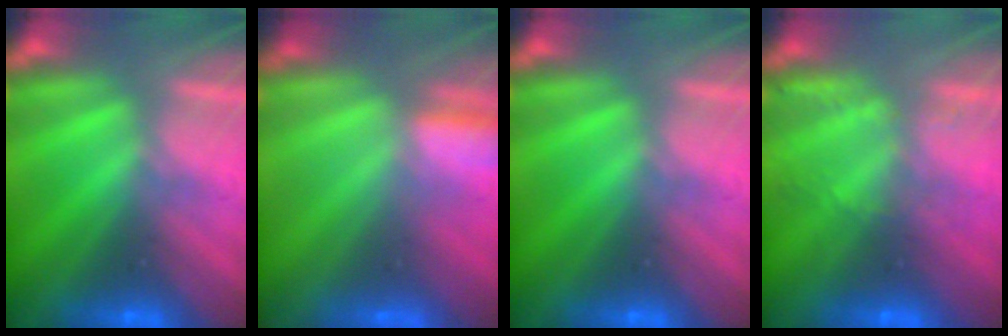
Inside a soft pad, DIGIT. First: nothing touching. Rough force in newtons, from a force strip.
{"total": 2.8}
{"total": 0.0}
{"total": 2.2}